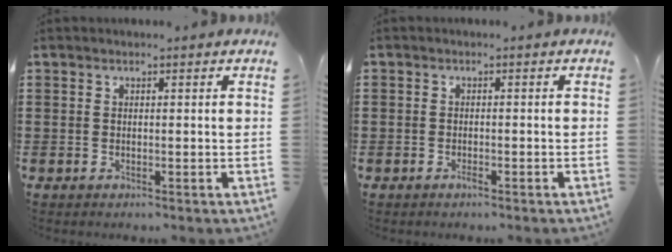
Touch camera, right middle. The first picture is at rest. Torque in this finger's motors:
{"motor_torque": [0.12, 0.01, -0.39, -0.14]}